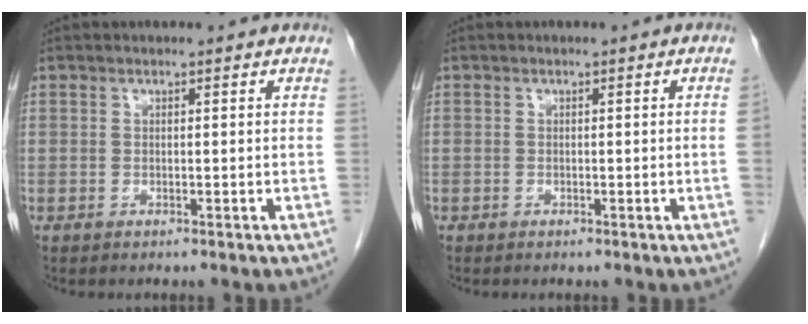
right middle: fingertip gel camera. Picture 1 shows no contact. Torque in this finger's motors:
{"motor_torque": [0.09, -0.08, -0.45, -0.21]}